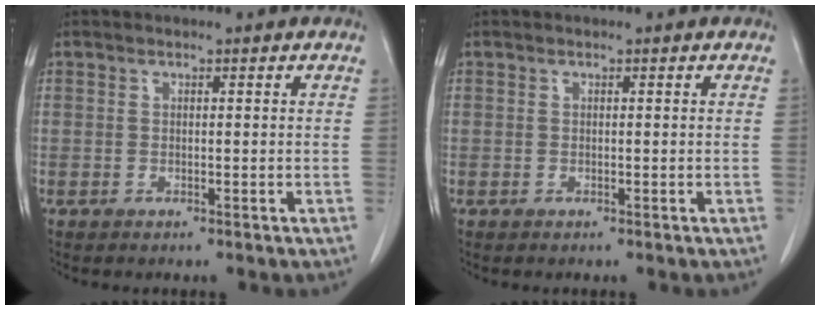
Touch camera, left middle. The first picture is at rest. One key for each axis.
{"total": 0.0}